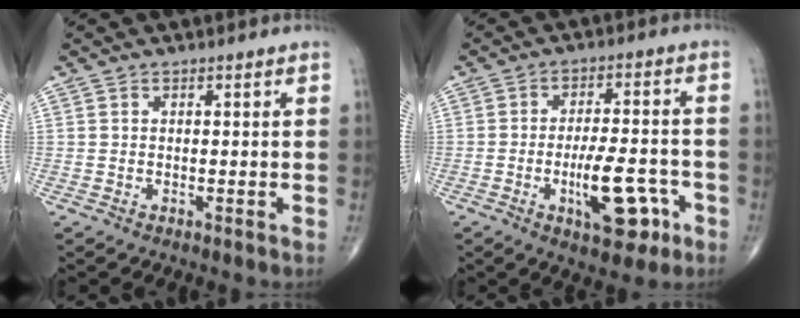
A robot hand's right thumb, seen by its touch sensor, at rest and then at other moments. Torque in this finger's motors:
{"motor_torque": [2.58, 2.43, 0.97, -1.18, 0.43]}